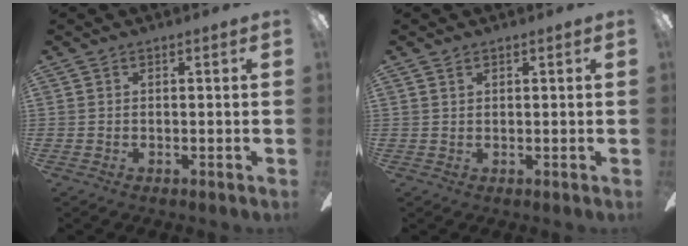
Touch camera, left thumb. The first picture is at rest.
{"total": 1.1, "force": [0.6, 0.7, 0.6], "torque": [-0.015, 0.003, 0.010]}